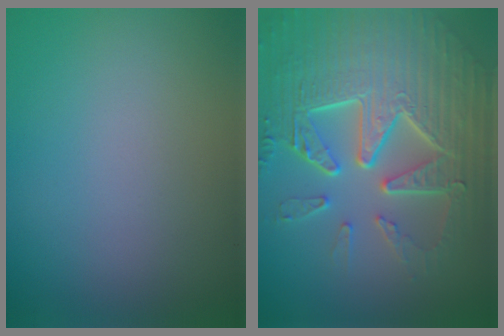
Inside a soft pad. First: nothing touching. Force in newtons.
{"total": 9.8, "press": 6.6, "slide": 7.2}